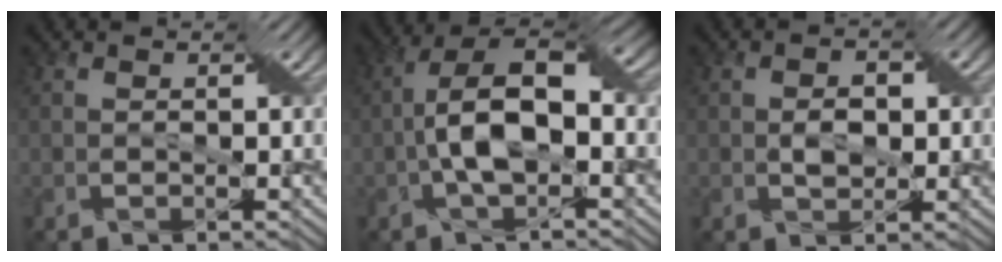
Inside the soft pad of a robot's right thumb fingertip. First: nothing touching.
{"total": 8.5, "force": [-0.9, 3.9, 7.5], "torque": [-0.143, 0.014, -0.018]}
{"total": 1.8, "force": [0.2, 1.3, 1.3], "torque": [-0.021, -0.001, 0.005]}